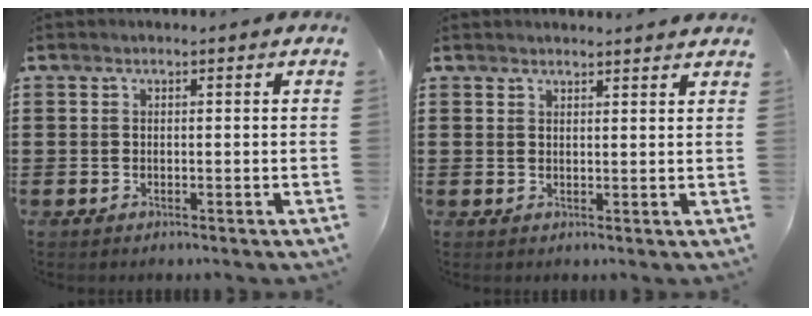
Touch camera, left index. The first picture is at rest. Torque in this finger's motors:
{"motor_torque": [-0.21, 0.32, 0.02, 0.01]}